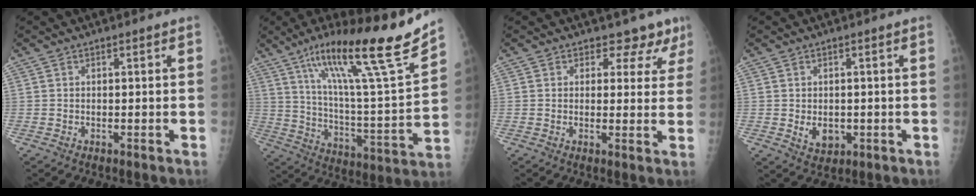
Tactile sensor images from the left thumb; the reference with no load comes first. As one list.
[{"total": 25.0, "force": [16.6, 2.4, 18.5], "torque": [-0.276, -0.057, 0.279]}, {"total": 6.1, "force": [4.8, 3.7, 0.6], "torque": [0.034, -0.024, 0.041]}, {"total": 3.7, "force": [-0.5, 2.8, 2.4], "torque": [-0.026, -0.003, 0.004]}]